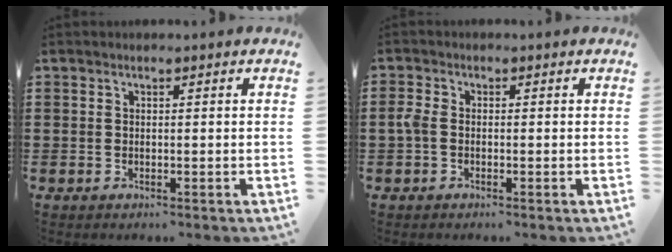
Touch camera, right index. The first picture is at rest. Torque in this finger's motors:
{"motor_torque": [0.46, -0.35, 0.16, 0.06]}